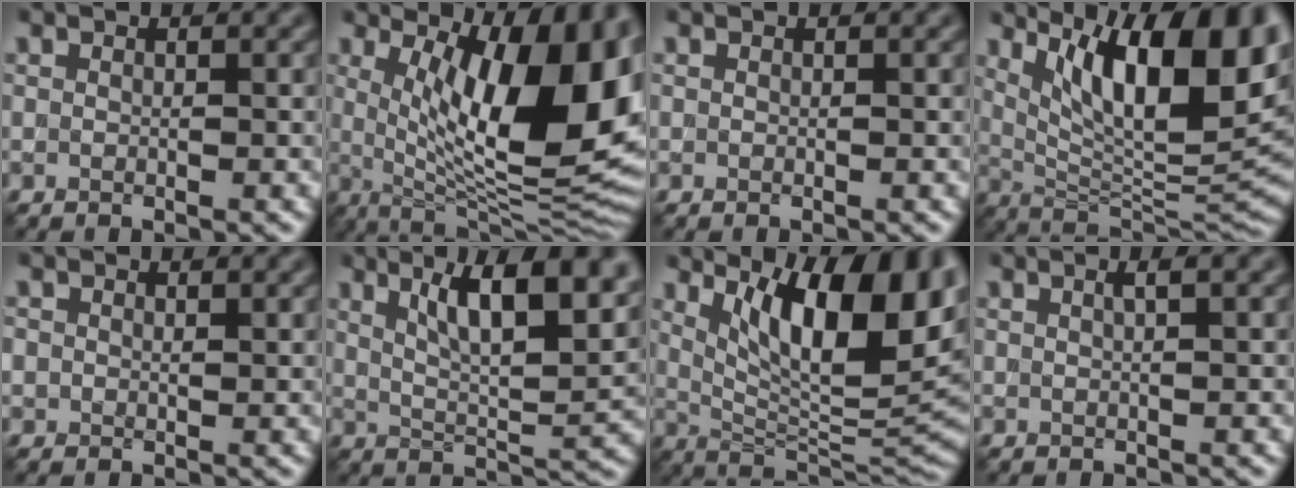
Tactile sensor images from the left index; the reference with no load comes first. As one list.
[{"total": 14.5, "force": [2.9, 5.0, 13.3], "torque": [-0.168, -0.012, 0.046]}, {"total": 0.0}, {"total": 14.2, "force": [5.6, 4.6, 12.3], "torque": [-0.164, 0.000, 0.093]}, {"total": 1.0, "force": [0.4, 0.8, 0.3], "torque": [-0.002, -0.001, 0.008]}, {"total": 10.3, "force": [4.8, 3.2, 8.6], "torque": [-0.108, 0.010, 0.069]}, {"total": 13.0, "force": [4.4, 4.5, 11.4], "torque": [-0.153, -0.002, 0.074]}, {"total": 1.1, "force": [0.5, 0.1, 1.0], "torque": [-0.016, 0.002, 0.006]}]